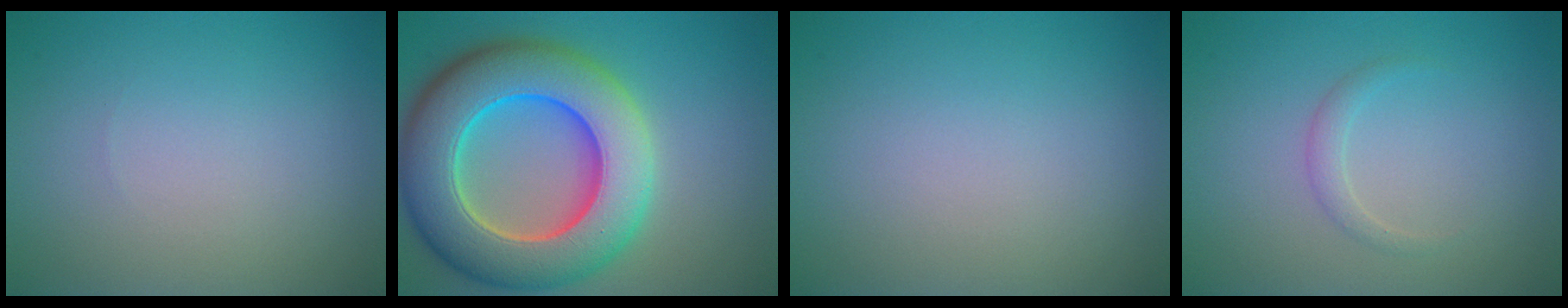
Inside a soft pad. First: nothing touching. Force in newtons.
{"total": 12.5, "press": 12.5, "slide": 0.7}
{"total": 0.0}
{"total": 1.1, "press": 1.1, "slide": 0.1}